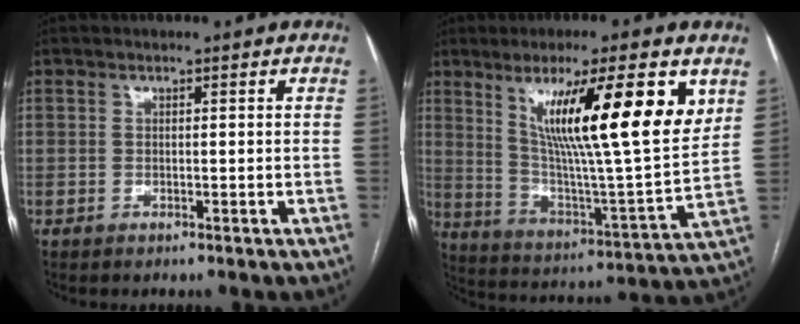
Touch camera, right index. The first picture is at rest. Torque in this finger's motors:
{"motor_torque": [1.28, 0.86, 1.05, 0.21]}